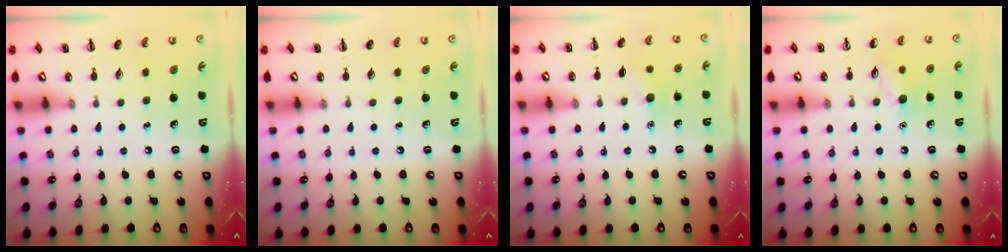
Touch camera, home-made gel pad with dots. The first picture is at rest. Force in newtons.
{"total": 0.0}
{"total": 6.6, "press": 6.4, "slide": 1.5}
{"total": 7.3, "press": 7.2, "slide": 1.3}